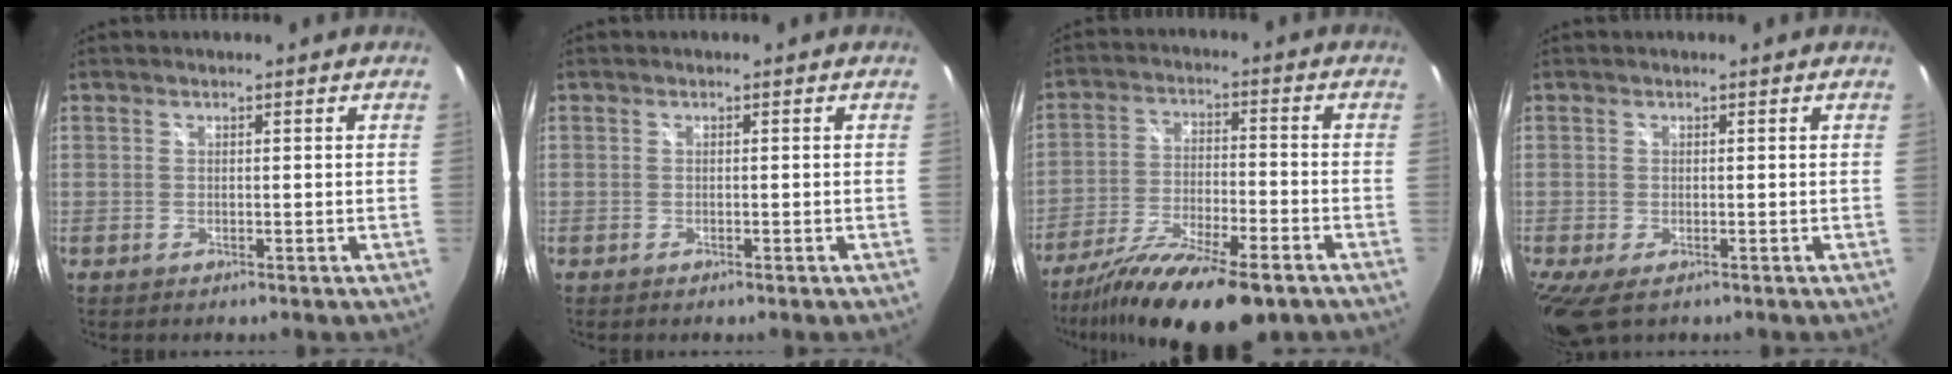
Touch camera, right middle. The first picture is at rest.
{"total": 0.8, "force": [-0.7, 0.2, 0.5], "torque": [-0.008, -0.002, -0.011]}
{"total": 18.0, "force": [-13.4, 4.2, 11.3], "torque": [-0.217, -0.045, -0.227]}
{"total": 5.2, "force": [-2.9, 2.2, 3.7], "torque": [-0.073, -0.026, -0.044]}